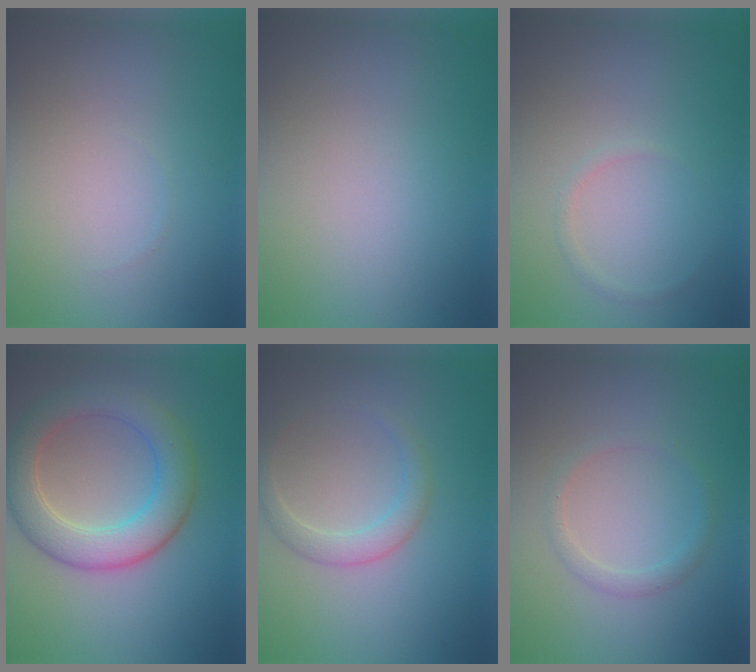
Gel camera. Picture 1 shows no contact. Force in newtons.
{"total": 0.0}
{"total": 0.6, "press": 0.6, "slide": 0.1}
{"total": 5.8, "press": 5.8, "slide": 0.5}
{"total": 2.1, "press": 2.1, "slide": 0.1}
{"total": 1.3, "press": 1.3, "slide": 0.0}